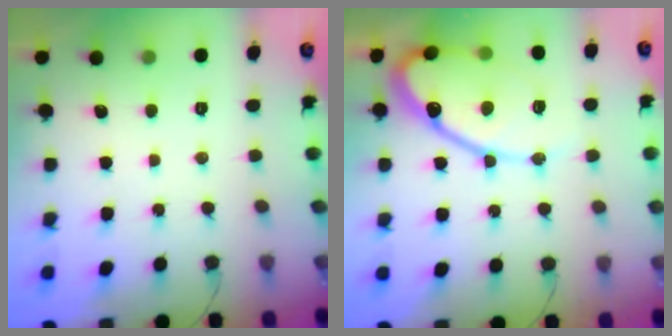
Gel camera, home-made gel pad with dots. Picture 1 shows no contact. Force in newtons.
{"total": 16.4, "press": 16.3, "slide": 1.3}